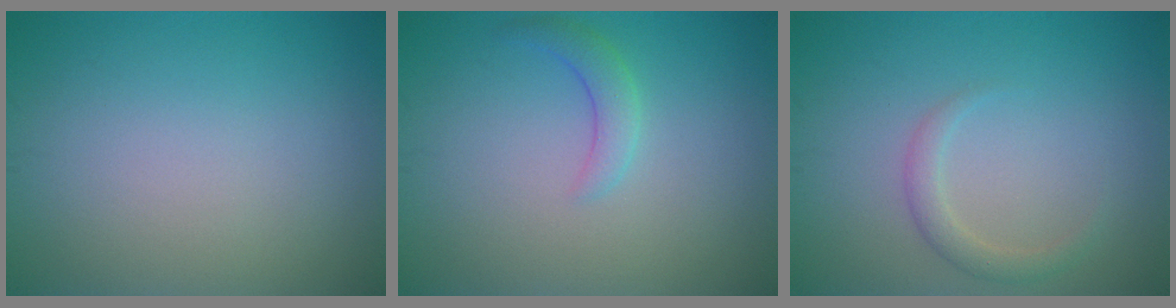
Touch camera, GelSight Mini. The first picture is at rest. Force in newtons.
{"total": 1.9, "press": 1.9, "slide": 0.1}
{"total": 1.6, "press": 1.6, "slide": 0.1}